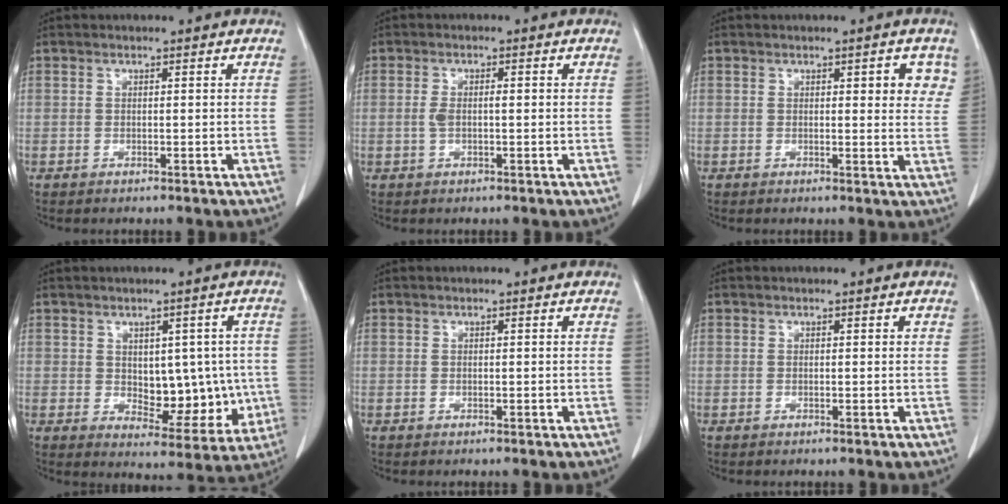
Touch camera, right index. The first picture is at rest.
{"total": 2.5, "force": [-0.2, 0.9, 2.3], "torque": [-0.053, 0.011, -0.003]}
{"total": 4.4, "force": [1.8, 1.5, 3.7], "torque": [-0.033, -0.003, 0.015]}
{"total": 9.1, "force": [-0.2, 5.4, 7.4], "torque": [-0.078, 0.008, 0.016]}
{"total": 0.0}
{"total": 0.0}